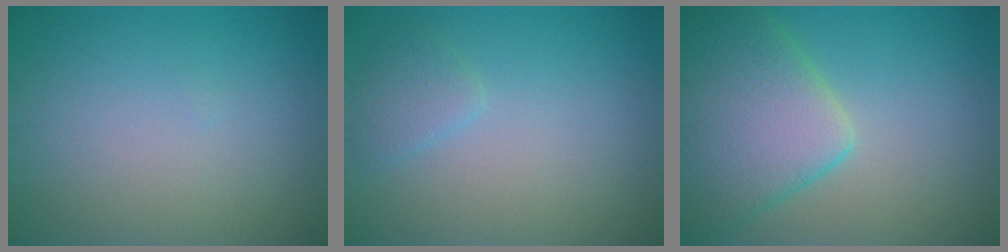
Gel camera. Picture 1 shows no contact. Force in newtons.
{"total": 1.5, "press": 1.5, "slide": 0.1}
{"total": 8.2, "press": 8.2, "slide": 0.5}